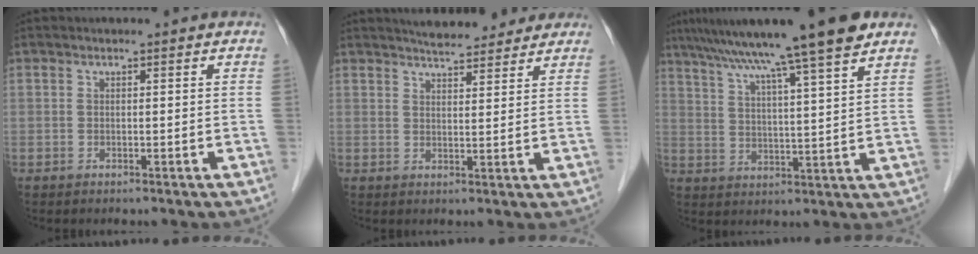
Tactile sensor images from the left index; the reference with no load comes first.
{"total": 8.5, "force": [7.7, 1.8, 3.0], "torque": [-0.043, 0.013, 0.101]}
{"total": 16.3, "force": [12.7, -0.9, 10.2], "torque": [-0.172, 0.029, 0.188]}